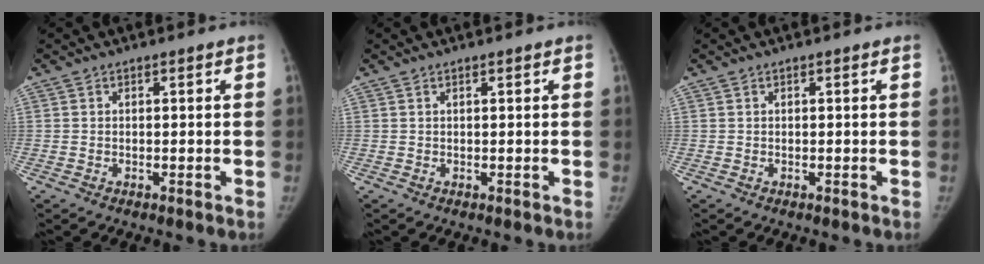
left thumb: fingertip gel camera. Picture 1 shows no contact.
{"total": 0.0}
{"total": 0.0}